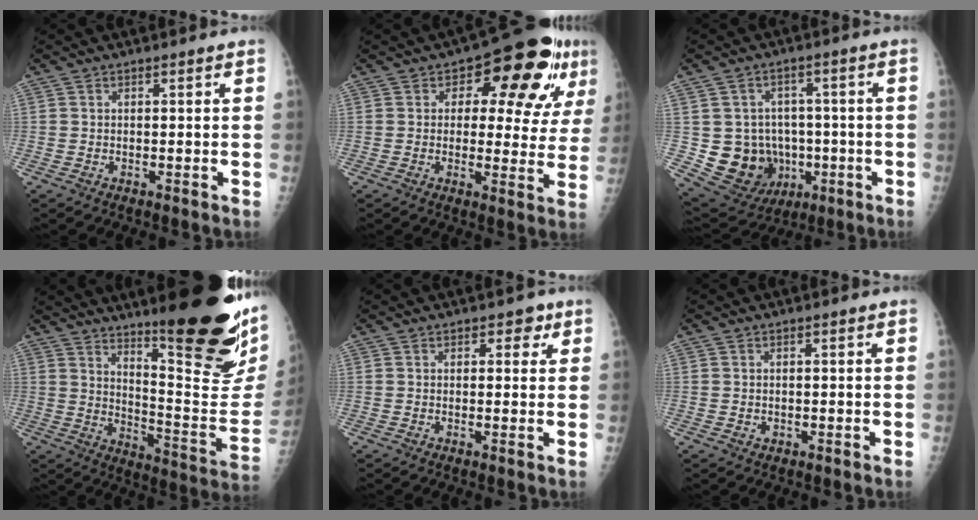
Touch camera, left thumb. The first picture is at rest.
{"total": 16.4, "force": [6.0, 8.3, 12.8], "torque": [-0.119, 0.002, 0.073]}
{"total": 13.8, "force": [-2.0, 12.3, 5.9], "torque": [-0.076, 0.017, -0.006]}
{"total": 28.3, "force": [16.7, 6.4, 21.9], "torque": [-0.254, -0.093, 0.246]}
{"total": 2.9, "force": [1.4, 1.9, 1.6], "torque": [0.003, -0.003, 0.014]}
{"total": 0.9, "force": [-0.1, 0.8, 0.3], "torque": [-0.005, 0.000, 0.001]}